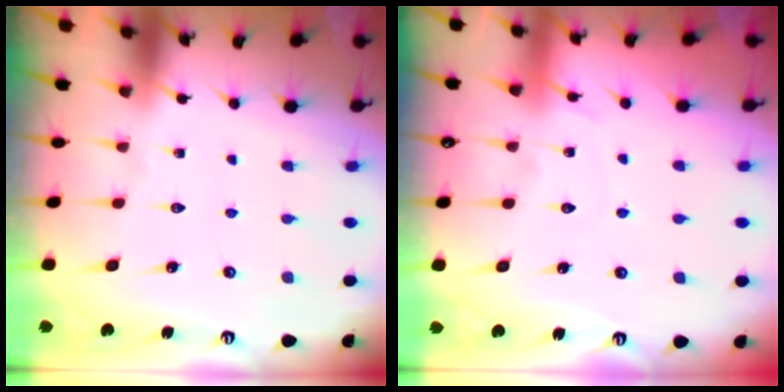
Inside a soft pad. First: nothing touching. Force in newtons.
{"total": 4.3, "press": 4.3, "slide": 0.5}